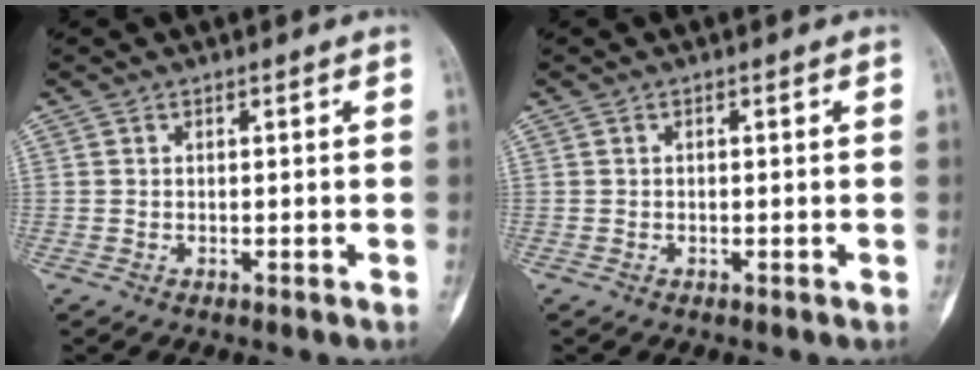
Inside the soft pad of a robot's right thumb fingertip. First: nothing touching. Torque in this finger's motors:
{"motor_torque": [0.22, 0.43, 0.27, 0.26, 0.10]}